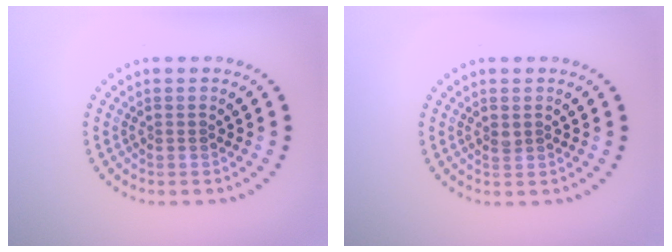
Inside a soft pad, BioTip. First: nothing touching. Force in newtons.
{"total": 0.6, "press": 0.5, "slide": 0.3}